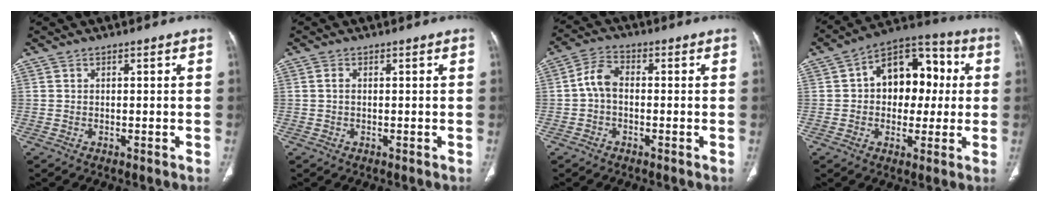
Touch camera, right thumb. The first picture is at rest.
{"total": 1.0, "force": [0.1, 0.7, 0.8], "torque": [-0.017, 0.004, 0.001]}
{"total": 5.1, "force": [-0.5, 3.2, 3.9], "torque": [-0.072, 0.016, -0.020]}
{"total": 15.8, "force": [2.0, 10.8, 11.3], "torque": [-0.109, 0.032, 0.020]}